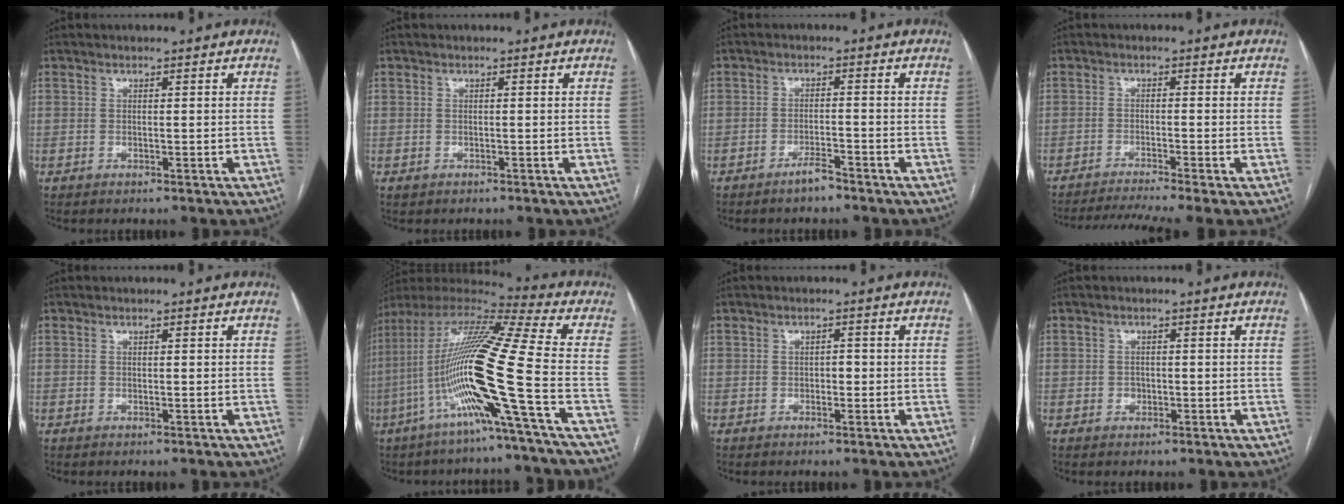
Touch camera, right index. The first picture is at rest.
{"total": 0.6, "force": [-0.3, 0.5, 0.0], "torque": [-0.002, 0.004, -0.004]}
{"total": 2.7, "force": [-2.3, 0.5, 1.4], "torque": [-0.025, 0.000, -0.041]}
{"total": 8.1, "force": [-6.7, -1.4, 4.3], "torque": [-0.062, -0.015, -0.105]}
{"total": 0.0}
{"total": 20.3, "force": [-6.2, -1.4, 19.3], "torque": [-0.392, -0.012, -0.133]}
{"total": 1.2, "force": [-0.2, 0.7, 0.9], "torque": [-0.009, 0.003, -0.004]}
{"total": 1.1, "force": [-0.4, 1.0, 0.4], "torque": [-0.005, 0.004, -0.004]}